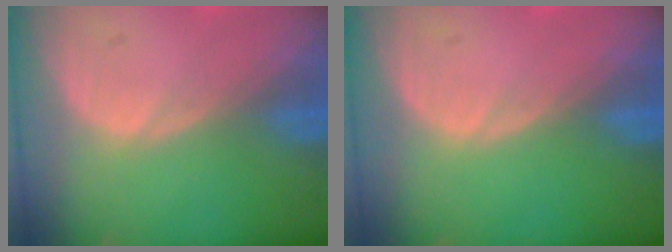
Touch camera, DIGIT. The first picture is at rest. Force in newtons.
{"total": 0.0}